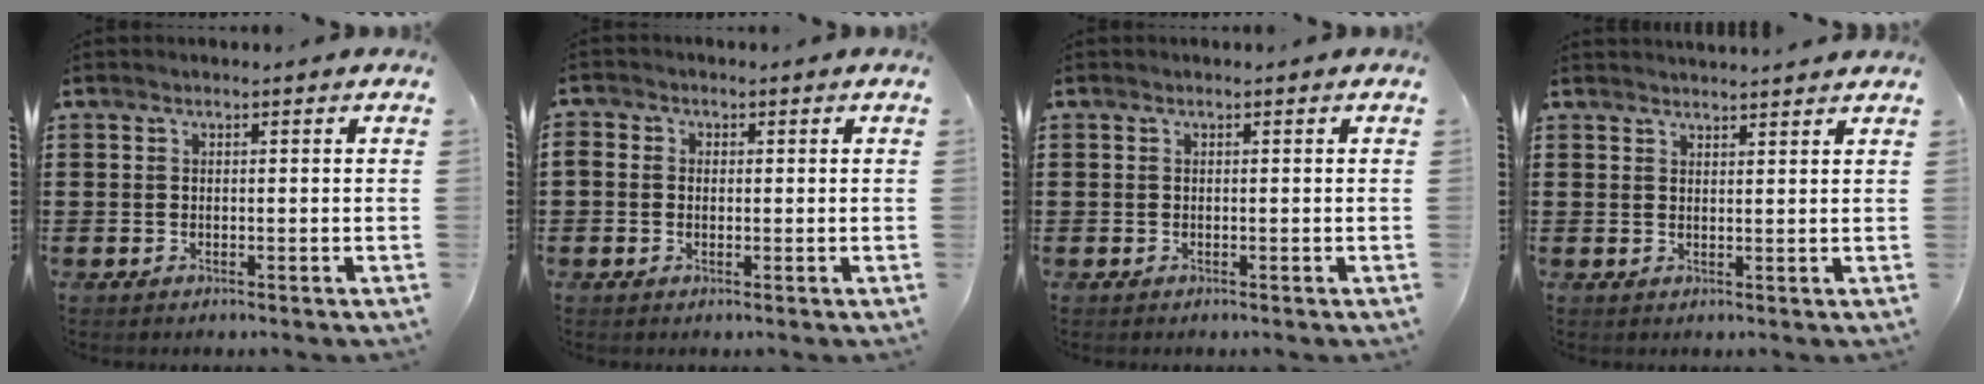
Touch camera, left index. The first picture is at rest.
{"total": 1.4, "force": [-0.2, 1.2, 0.7], "torque": [-0.016, 0.006, -0.005]}
{"total": 0.0}
{"total": 1.8, "force": [1.8, 0.0, -0.2], "torque": [-0.001, -0.001, 0.034]}